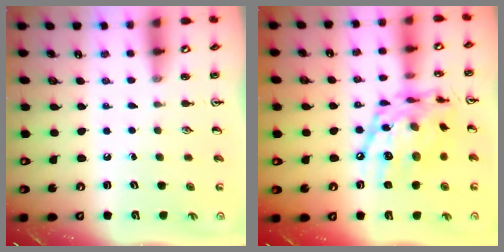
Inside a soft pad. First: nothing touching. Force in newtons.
{"total": 18.0, "press": 17.9, "slide": 1.5}